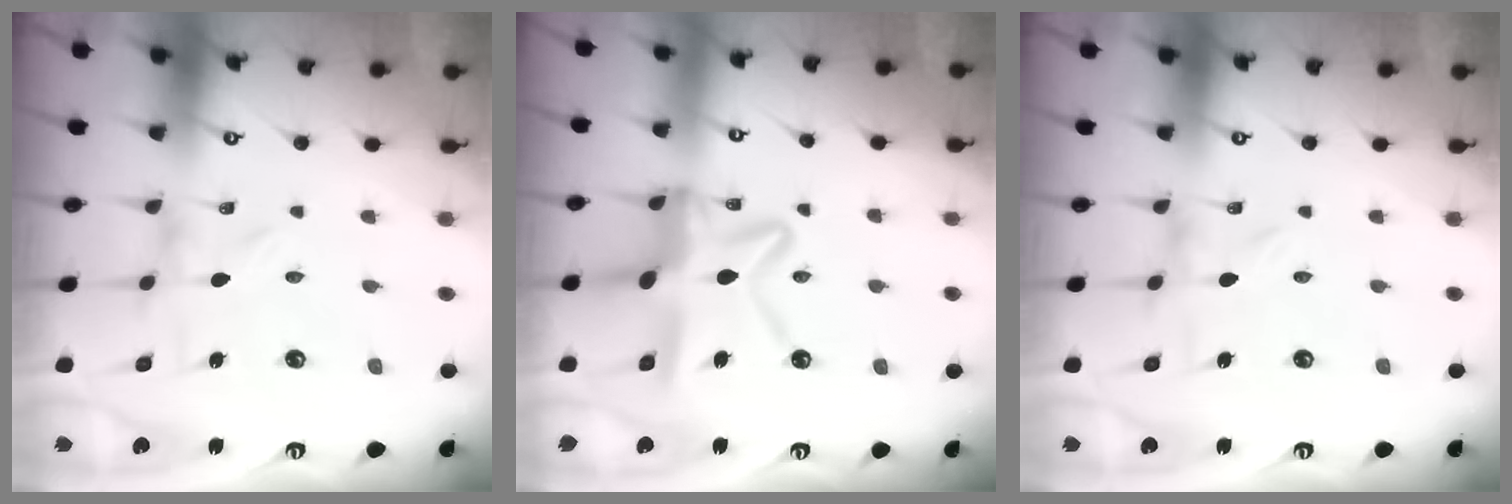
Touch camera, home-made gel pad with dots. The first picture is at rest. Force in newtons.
{"total": 15.6, "press": 15.5, "slide": 1.4}
{"total": 0.0}